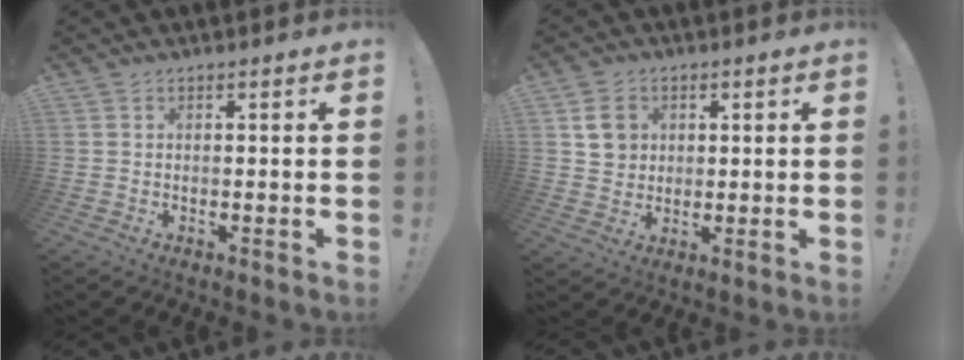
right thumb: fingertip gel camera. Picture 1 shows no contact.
{"total": 6.9, "force": [2.4, 6.1, 2.1], "torque": [-0.016, -0.004, 0.046]}